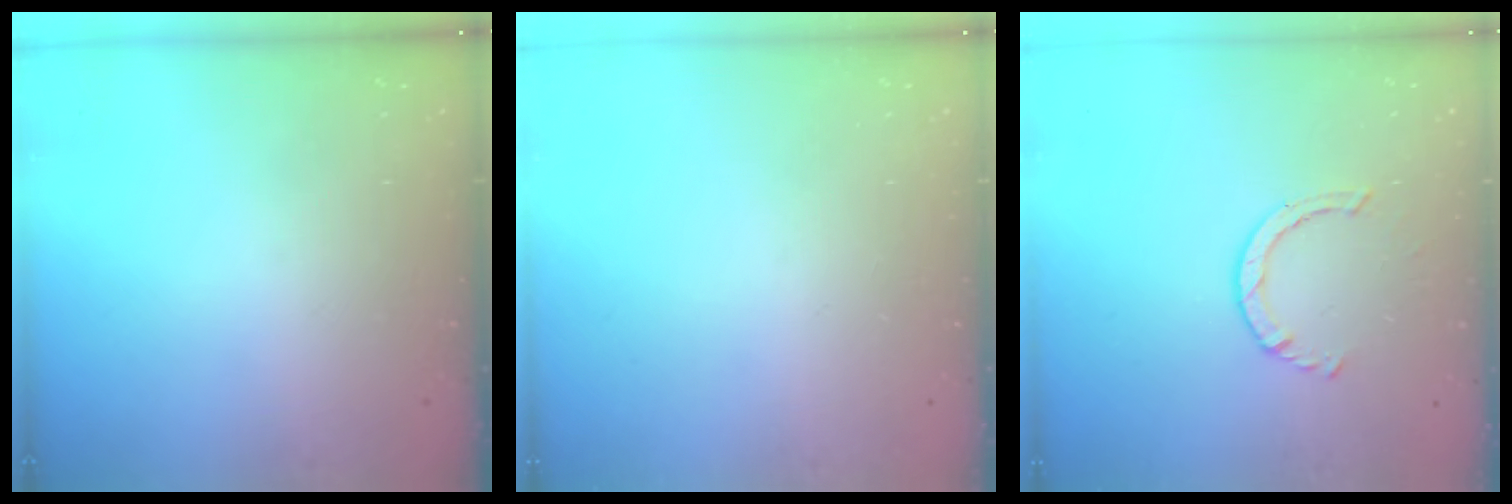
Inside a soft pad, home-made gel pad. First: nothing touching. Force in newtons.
{"total": 0.0}
{"total": 2.2, "press": 2.2, "slide": 0.4}